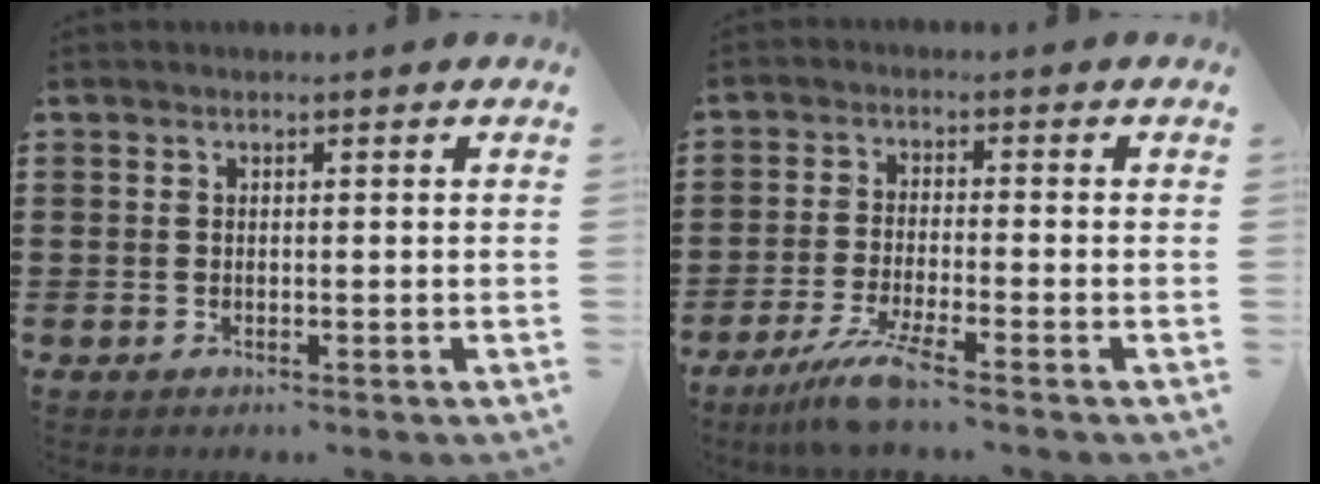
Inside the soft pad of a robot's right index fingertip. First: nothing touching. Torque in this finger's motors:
{"motor_torque": [0.34, -0.23, 0.16, 0.04]}